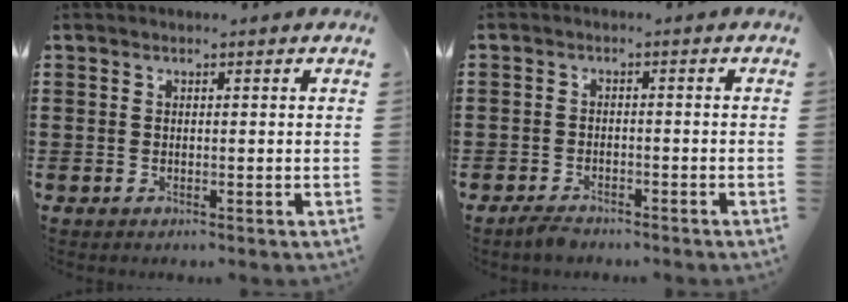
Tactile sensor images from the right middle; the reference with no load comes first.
{"total": 2.1, "force": [-1.9, 0.7, 0.1], "torque": [-0.007, 0.005, -0.040]}